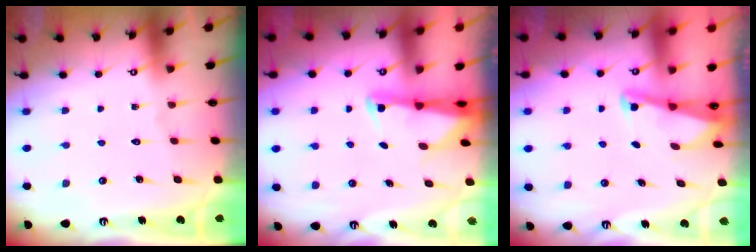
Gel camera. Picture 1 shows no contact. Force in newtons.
{"total": 2.5, "press": 2.4, "slide": 0.5}
{"total": 2.2, "press": 2.2, "slide": 0.3}